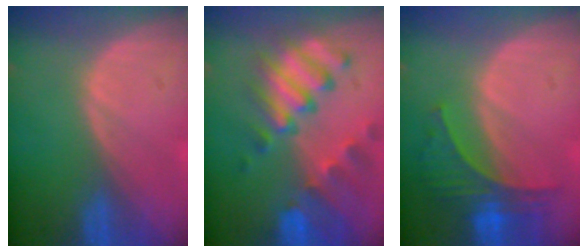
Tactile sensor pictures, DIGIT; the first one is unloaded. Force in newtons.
{"total": 10.4, "press": 8.9, "slide": 5.3}
{"total": 6.1, "press": 6.0, "slide": 1.0}